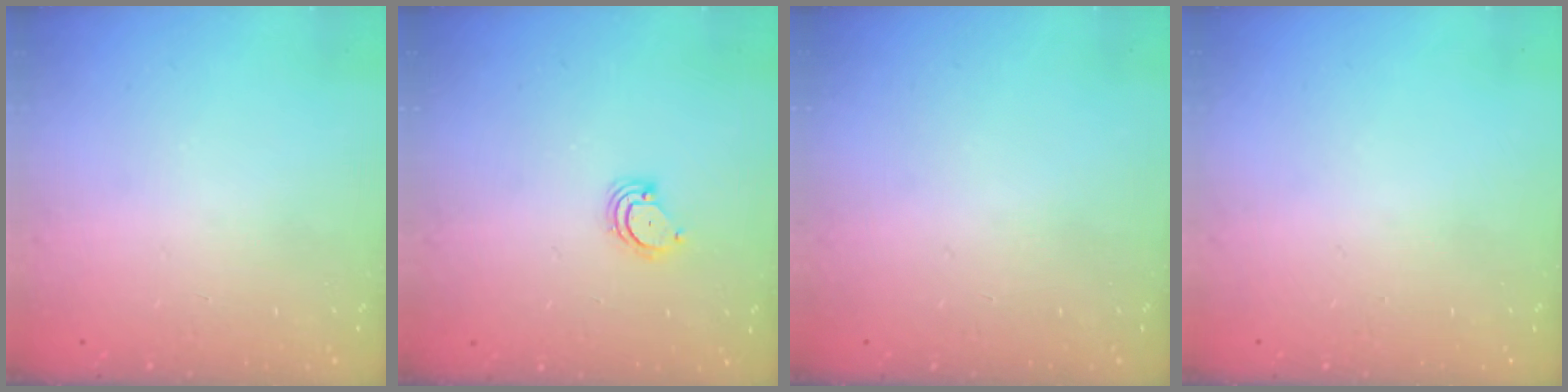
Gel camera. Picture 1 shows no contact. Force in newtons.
{"total": 3.3, "press": 3.3, "slide": 0.3}
{"total": 0.0}
{"total": 0.0}